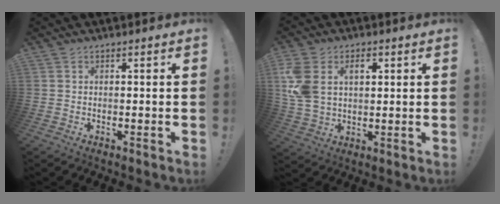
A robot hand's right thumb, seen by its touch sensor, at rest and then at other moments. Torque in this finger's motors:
{"motor_torque": [1.70, 1.83, 1.12, 0.40, 0.19]}